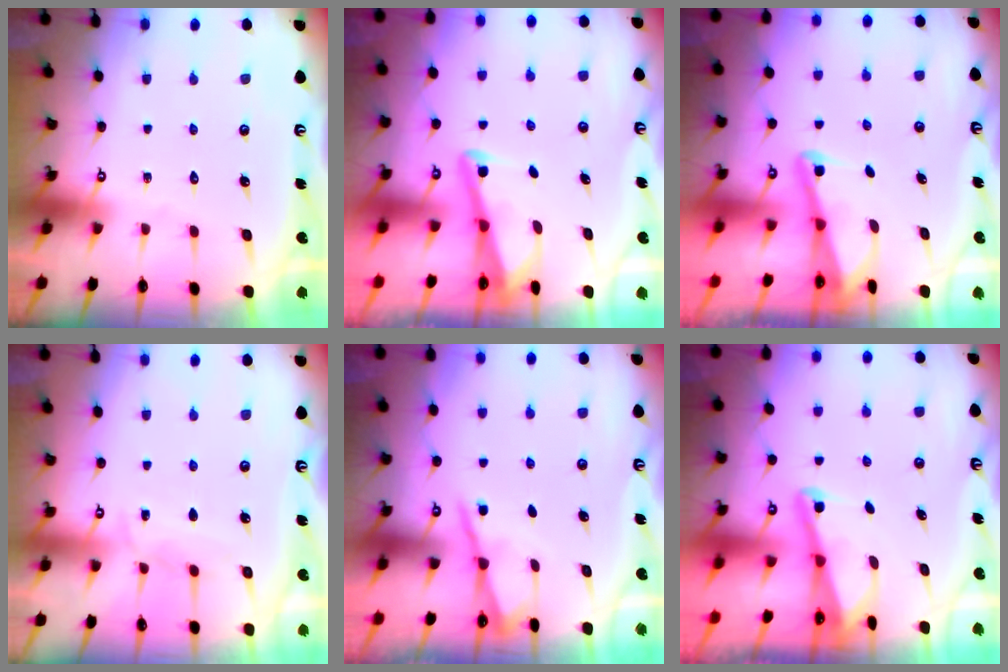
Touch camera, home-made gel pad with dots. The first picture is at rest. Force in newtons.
{"total": 2.9, "press": 2.9, "slide": 0.4}
{"total": 2.0, "press": 2.0, "slide": 0.3}
{"total": 5.9, "press": 5.9, "slide": 0.3}
{"total": 2.8, "press": 2.8, "slide": 0.4}
{"total": 2.1, "press": 2.1, "slide": 0.4}